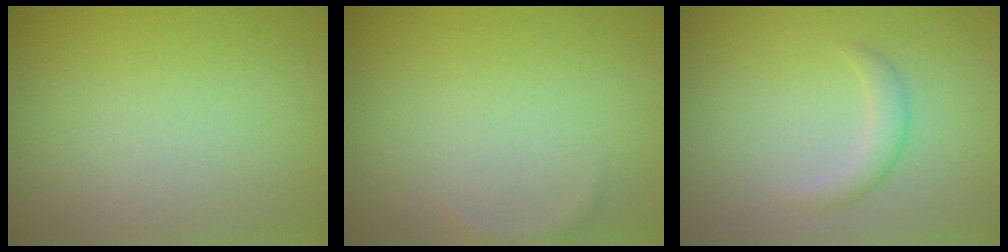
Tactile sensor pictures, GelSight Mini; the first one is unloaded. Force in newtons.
{"total": 0.6, "press": 0.6, "slide": 0.1}
{"total": 1.6, "press": 1.6, "slide": 0.2}